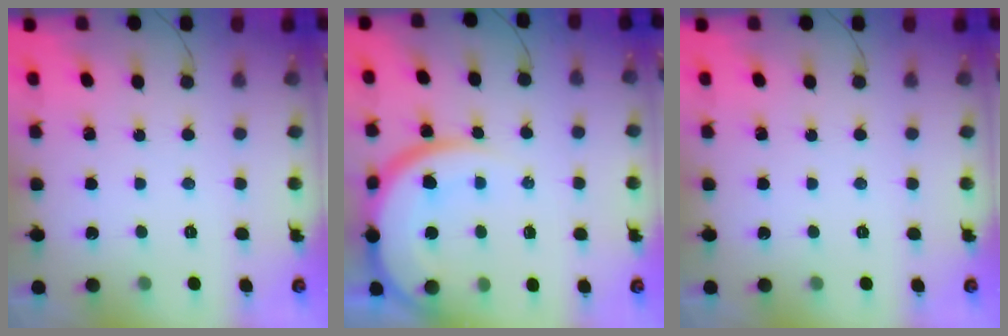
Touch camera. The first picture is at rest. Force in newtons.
{"total": 13.7, "press": 13.6, "slide": 1.9}
{"total": 0.0}